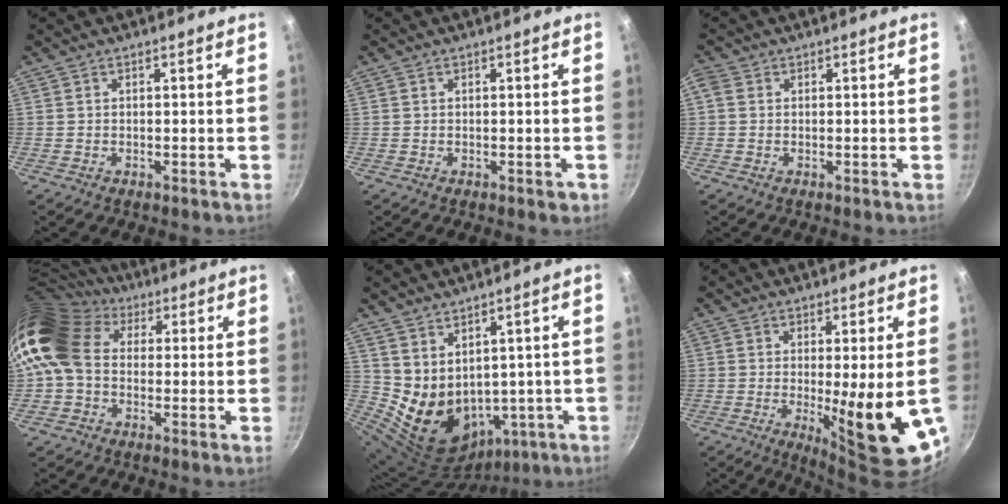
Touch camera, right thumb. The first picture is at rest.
{"total": 1.4, "force": [-0.1, 0.9, 1.1], "torque": [-0.009, 0.001, 0.000]}
{"total": 1.8, "force": [0.3, 1.5, 0.9], "torque": [-0.017, 0.004, 0.001]}
{"total": 14.2, "force": [1.8, 11.2, 8.6], "torque": [-0.155, 0.029, 0.010]}
{"total": 11.7, "force": [2.9, 8.7, 7.3], "torque": [-0.109, -0.025, 0.087]}
{"total": 14.9, "force": [-2.3, 3.0, 14.4], "torque": [-0.187, -0.029, -0.019]}